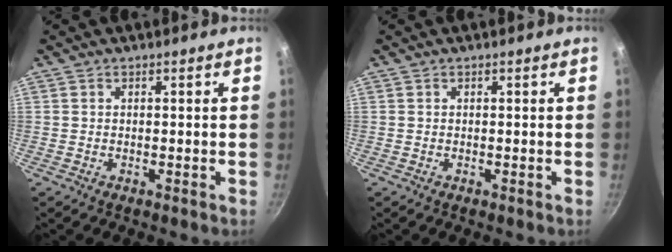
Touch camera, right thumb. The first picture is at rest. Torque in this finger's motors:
{"motor_torque": [-0.07, -0.06, 0.00, 0.00, 0.00]}